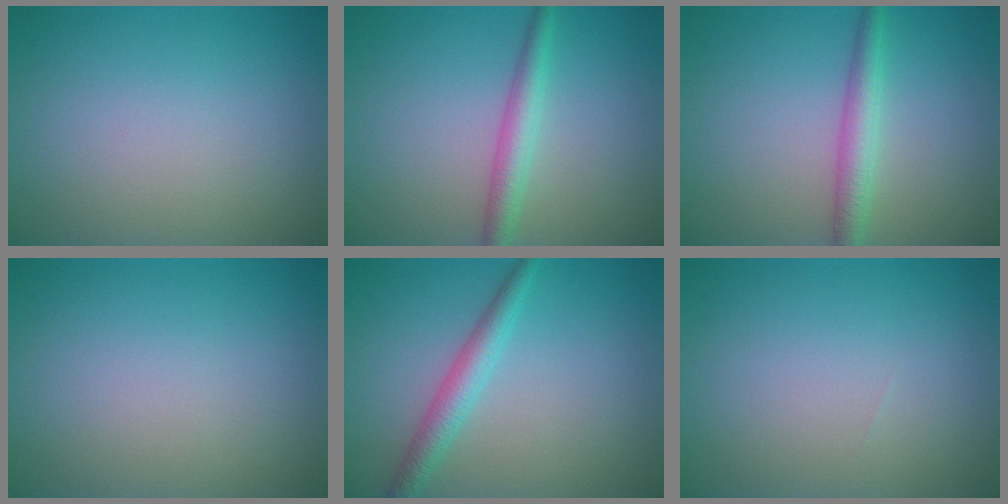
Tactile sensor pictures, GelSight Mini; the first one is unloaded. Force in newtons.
{"total": 2.7, "press": 2.7, "slide": 0.0}
{"total": 2.8, "press": 2.8, "slide": 0.1}
{"total": 0.0}
{"total": 2.7, "press": 2.7, "slide": 0.2}
{"total": 0.0}